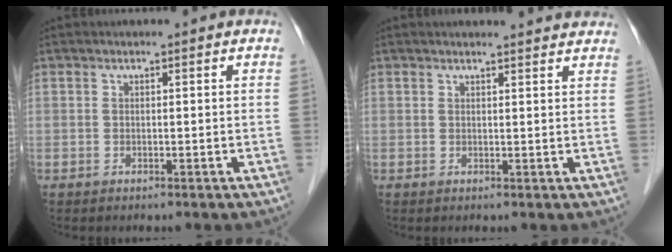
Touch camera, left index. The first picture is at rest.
{"total": 5.3, "force": [5.1, 0.4, 1.2], "torque": [-0.011, 0.000, 0.038]}